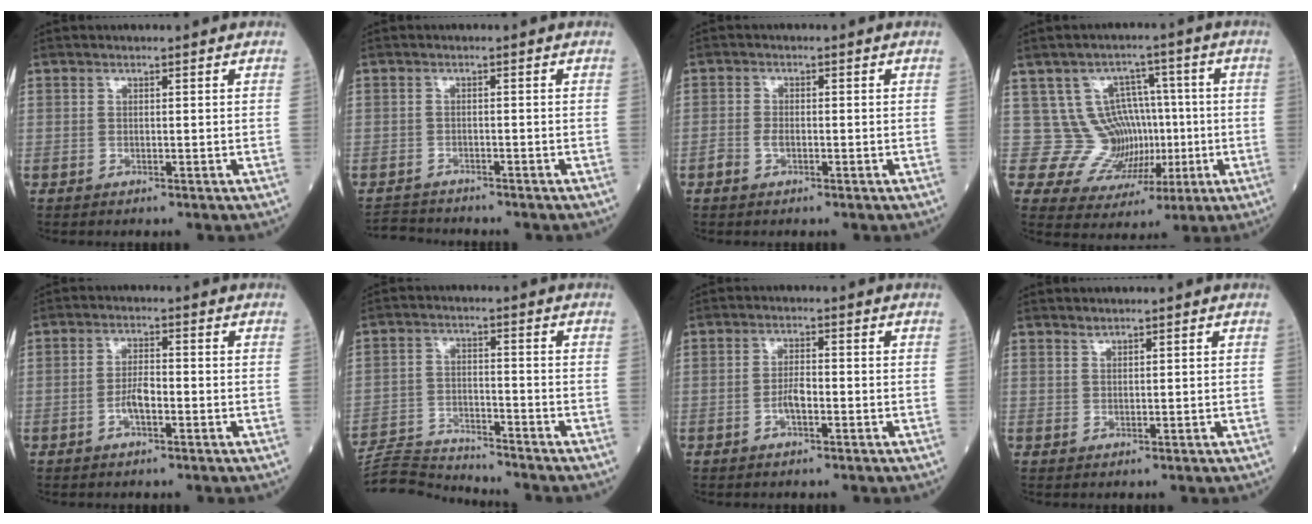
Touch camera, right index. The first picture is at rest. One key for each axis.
{"total": 3.6, "fx": -3.5, "fy": 0.4, "fz": -0.2, "tx": 0.002, "ty": -0.014, "tz": -0.063}
{"total": 1.7, "fx": -0.7, "fy": 1.0, "fz": 1.2, "tx": -0.022, "ty": 0.003, "tz": -0.013}
{"total": 8.2, "fx": 0.3, "fy": 7.7, "fz": 2.6, "tx": -0.033, "ty": 0.036, "tz": 0.023}
{"total": 3.1, "fx": -1.2, "fy": 0.9, "fz": 2.7, "tx": -0.049, "ty": 0.004, "tz": -0.023}
{"total": 8.6, "fx": -8.5, "fy": -1.2, "fz": -0.6, "tx": 0.002, "ty": 0.003, "tz": -0.157}
{"total": 2.5, "fx": -0.9, "fy": 0.7, "fz": 2.2, "tx": -0.039, "ty": 0.003, "tz": -0.019}
{"total": 0.8, "fx": 0.6, "fy": -0.5, "fz": 0.0, "tx": -0.004, "ty": -0.004, "tz": 0.012}